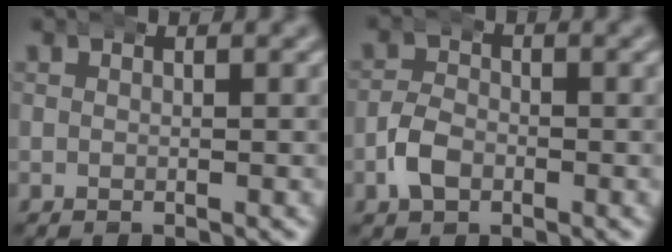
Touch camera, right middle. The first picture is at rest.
{"total": 2.5, "force": [-1.2, 1.7, 1.3], "torque": [-0.031, -0.001, -0.024]}